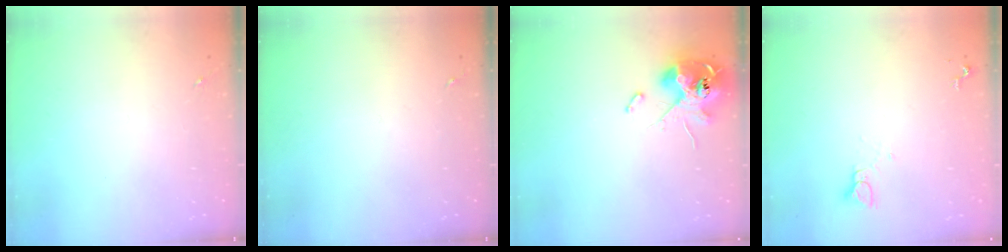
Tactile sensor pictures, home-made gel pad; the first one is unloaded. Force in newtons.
{"total": 0.0}
{"total": 12.0, "press": 11.8, "slide": 1.9}
{"total": 2.8, "press": 2.8, "slide": 0.1}